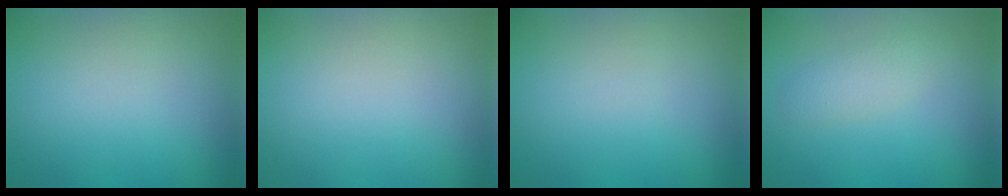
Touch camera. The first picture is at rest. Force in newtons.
{"total": 0.0}
{"total": 0.0}
{"total": 1.9, "press": 1.9, "slide": 0.1}